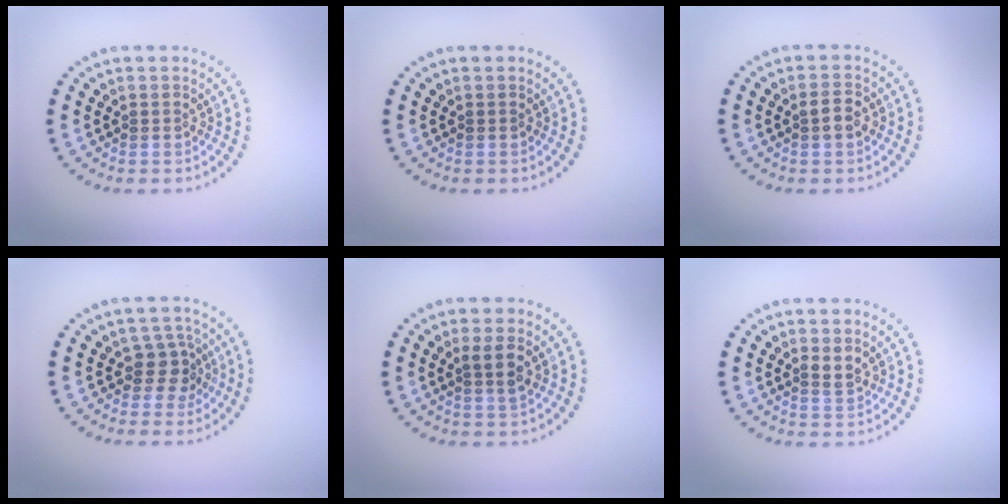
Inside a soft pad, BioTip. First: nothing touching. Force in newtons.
{"total": 0.0}
{"total": 1.8, "press": 1.7, "slide": 0.3}
{"total": 2.5, "press": 1.9, "slide": 1.6}
{"total": 1.9, "press": 1.7, "slide": 0.9}
{"total": 1.2, "press": 1.1, "slide": 0.5}